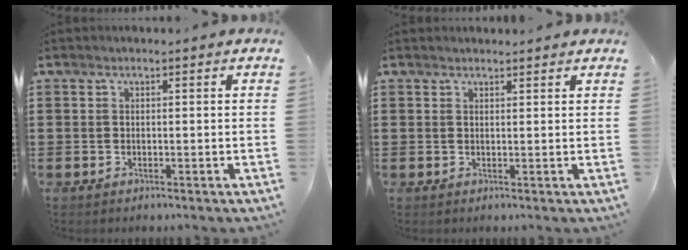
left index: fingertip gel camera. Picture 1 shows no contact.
{"total": 1.0, "force": [1.0, 0.1, 0.2], "torque": [-0.005, 0.001, 0.020]}